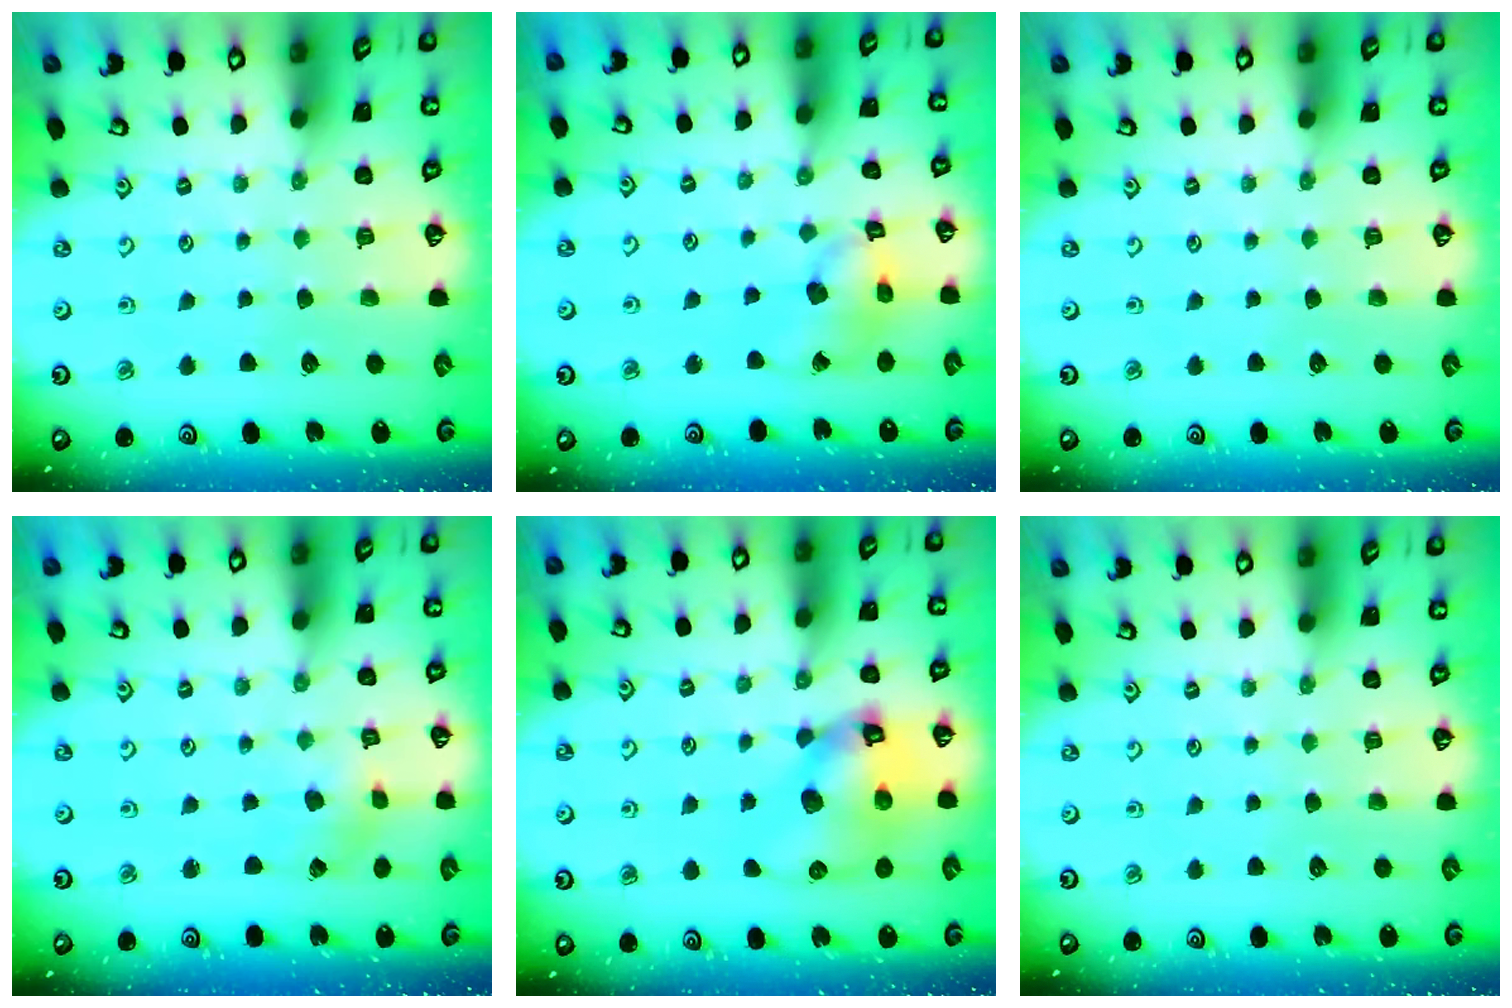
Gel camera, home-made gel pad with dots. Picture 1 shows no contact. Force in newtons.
{"total": 11.1, "press": 11.0, "slide": 1.3}
{"total": 0.0}
{"total": 1.1, "press": 1.1, "slide": 0.3}
{"total": 12.8, "press": 12.7, "slide": 1.8}
{"total": 0.0}